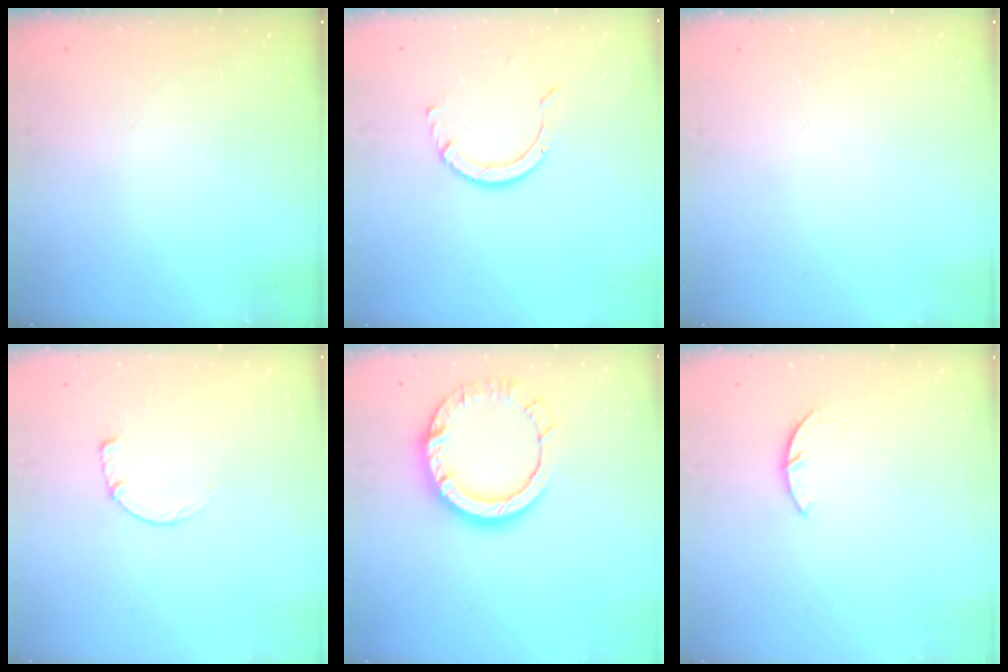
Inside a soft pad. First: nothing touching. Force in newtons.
{"total": 3.3, "press": 3.2, "slide": 0.4}
{"total": 0.0}
{"total": 3.0, "press": 3.0, "slide": 0.3}
{"total": 13.4, "press": 13.4, "slide": 1.4}
{"total": 3.2, "press": 3.2, "slide": 0.4}